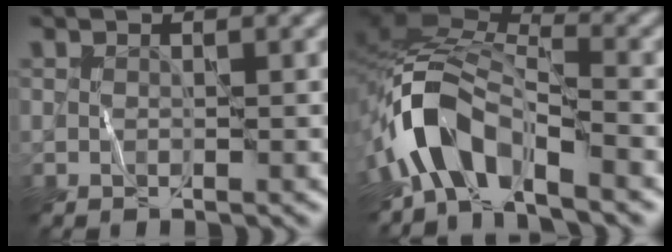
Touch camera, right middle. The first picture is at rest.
{"total": 7.0, "force": [-4.4, 3.2, 4.5], "torque": [-0.067, 0.006, -0.098]}